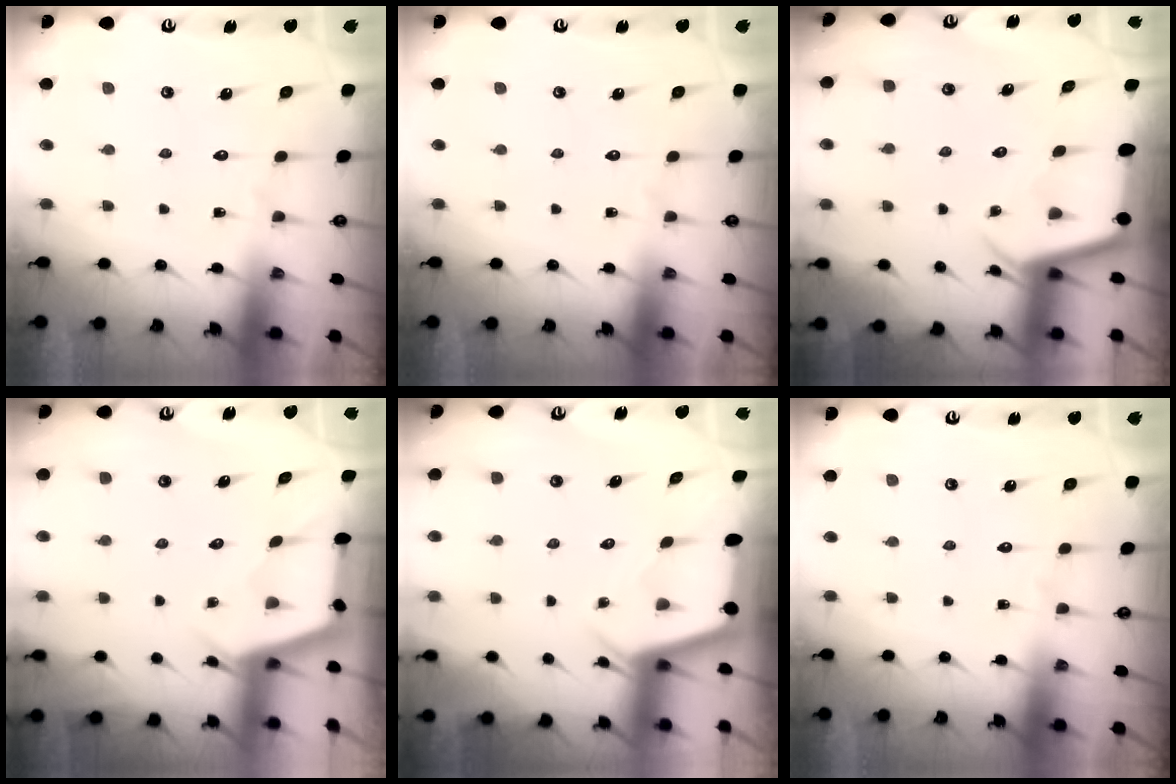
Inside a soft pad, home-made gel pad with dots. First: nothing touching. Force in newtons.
{"total": 0.0}
{"total": 2.9, "press": 2.9, "slide": 0.3}
{"total": 2.7, "press": 2.7, "slide": 0.3}
{"total": 2.3, "press": 2.3, "slide": 0.3}
{"total": 0.0}